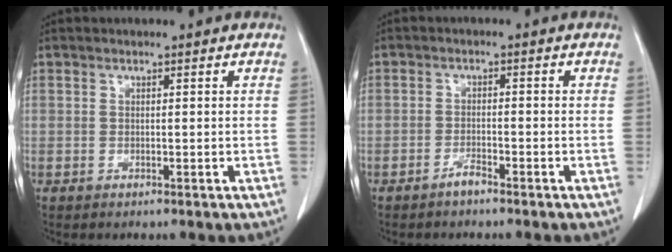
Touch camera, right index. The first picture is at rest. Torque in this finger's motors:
{"motor_torque": [-0.37, -0.32, -0.22, -0.09]}